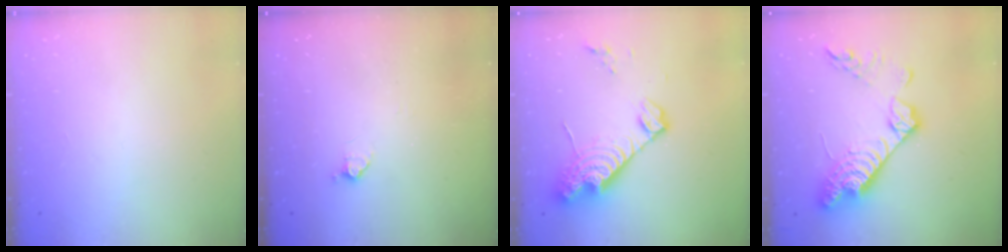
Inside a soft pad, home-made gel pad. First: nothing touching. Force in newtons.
{"total": 4.4, "press": 4.4, "slide": 0.8}
{"total": 14.5, "press": 14.5, "slide": 1.1}
{"total": 18.9, "press": 18.9, "slide": 1.3}